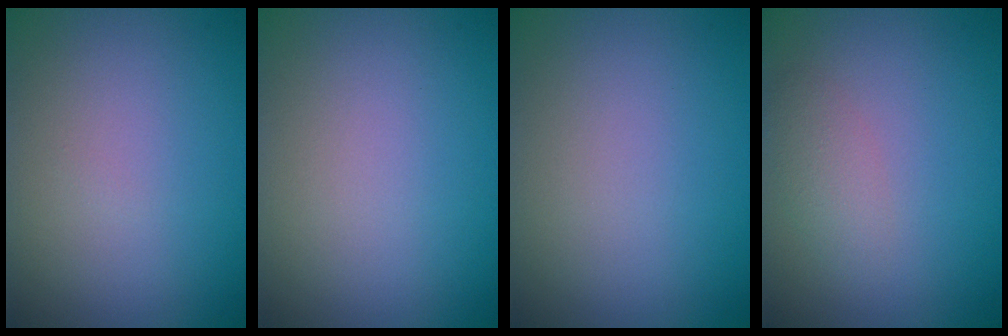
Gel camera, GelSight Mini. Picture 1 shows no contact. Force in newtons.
{"total": 0.0}
{"total": 0.0}
{"total": 1.7, "press": 1.7, "slide": 0.1}